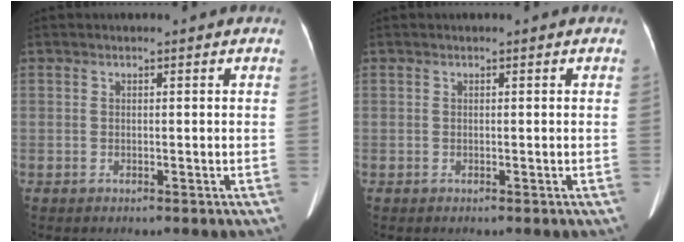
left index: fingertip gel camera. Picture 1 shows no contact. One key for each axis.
{"total": 0.0}